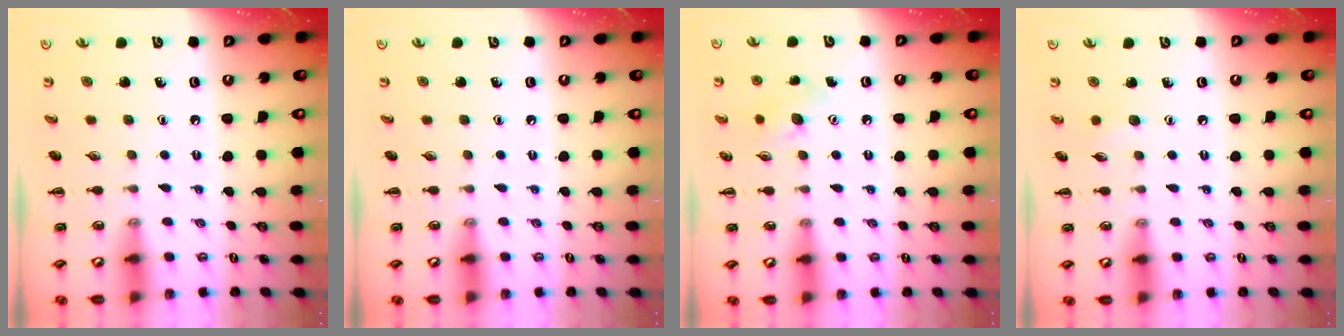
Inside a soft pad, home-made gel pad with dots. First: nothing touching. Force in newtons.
{"total": 0.0}
{"total": 6.9, "press": 6.7, "slide": 1.7}
{"total": 3.6, "press": 3.4, "slide": 1.0}